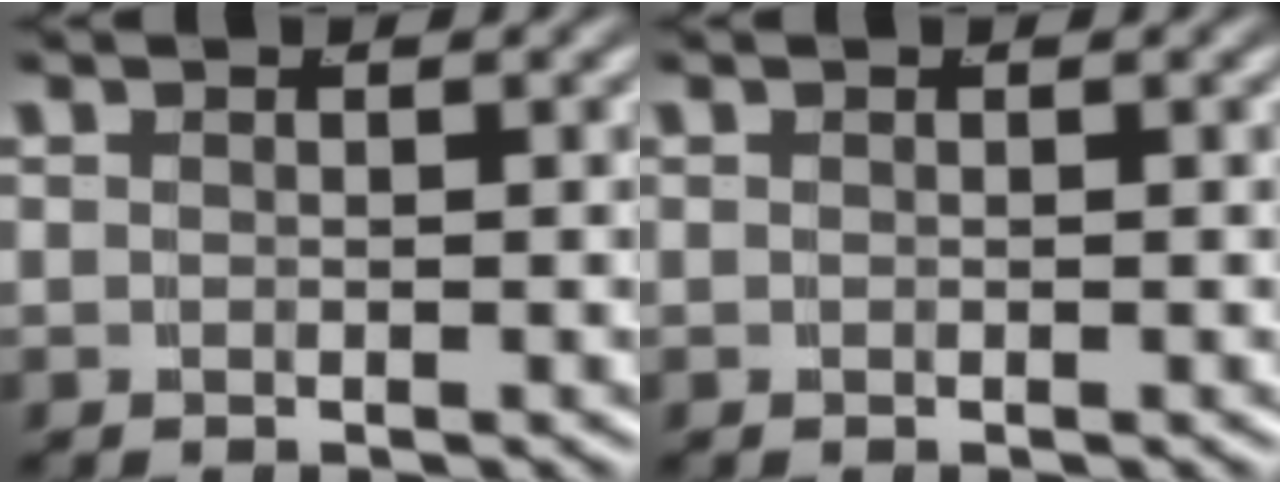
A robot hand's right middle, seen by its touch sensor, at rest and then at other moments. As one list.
[{"total": 0.0}]